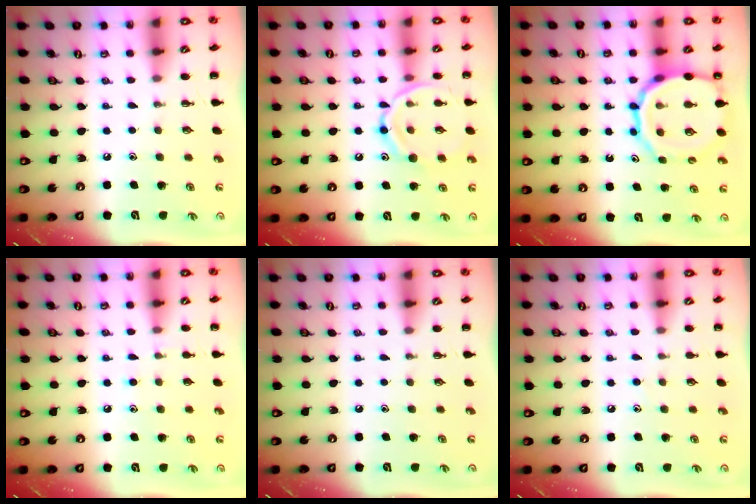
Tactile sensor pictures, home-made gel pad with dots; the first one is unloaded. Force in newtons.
{"total": 13.6, "press": 13.5, "slide": 0.9}
{"total": 16.4, "press": 16.2, "slide": 2.3}
{"total": 4.8, "press": 4.5, "slide": 1.7}
{"total": 0.0}
{"total": 5.3, "press": 4.9, "slide": 2.0}